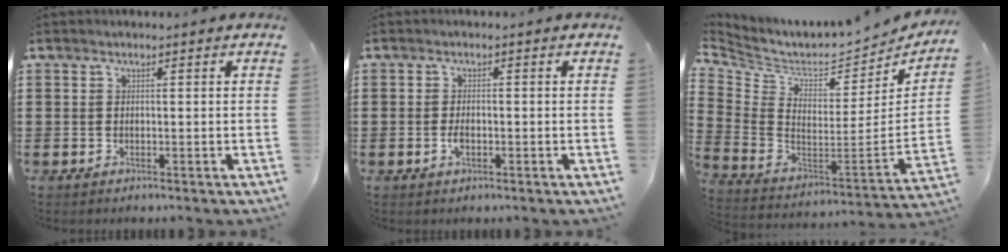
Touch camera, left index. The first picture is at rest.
{"total": 1.8, "force": [-0.6, 0.8, 1.5], "torque": [-0.037, -0.002, -0.014]}
{"total": 4.1, "force": [3.5, 1.7, 1.4], "torque": [-0.054, -0.053, 0.056]}